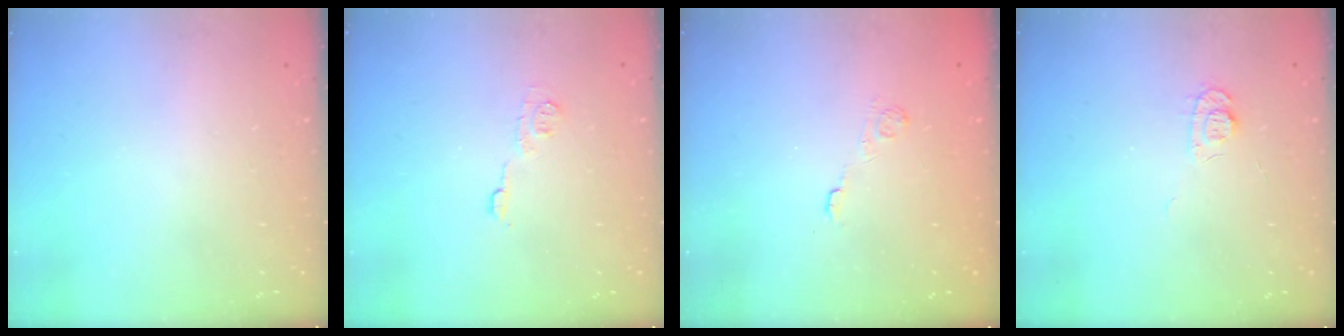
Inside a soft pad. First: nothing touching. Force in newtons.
{"total": 5.4, "press": 5.4, "slide": 0.7}
{"total": 2.2, "press": 1.7, "slide": 1.4}
{"total": 6.1, "press": 6.1, "slide": 0.7}